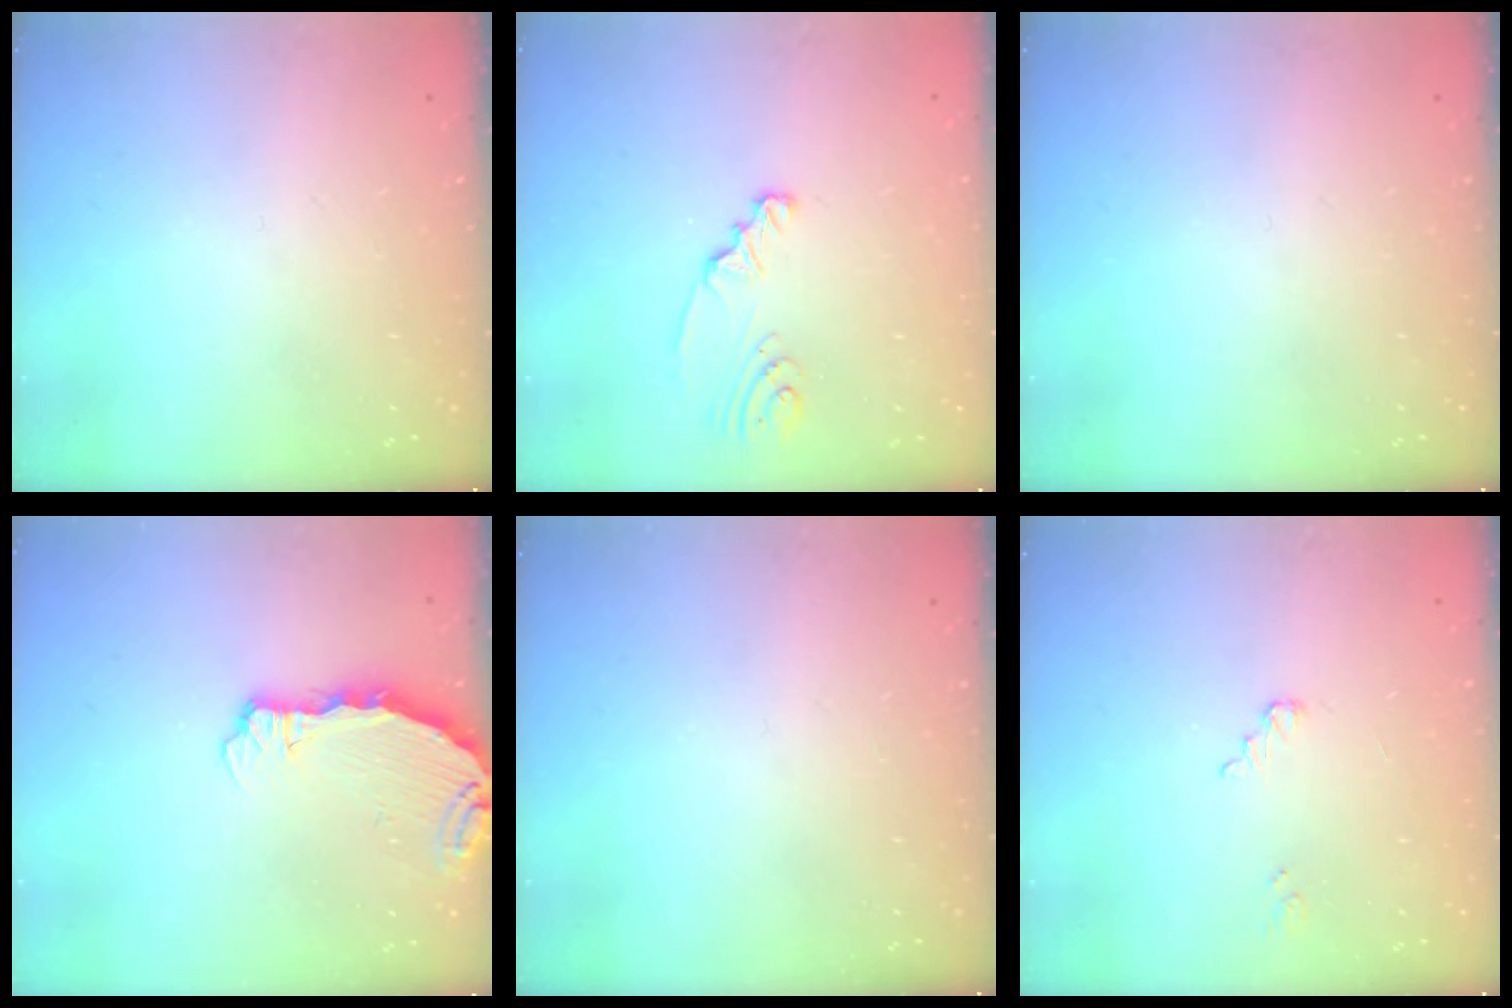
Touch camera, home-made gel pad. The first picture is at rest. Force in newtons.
{"total": 2.4, "press": 2.4, "slide": 0.3}
{"total": 0.0}
{"total": 4.9, "press": 4.3, "slide": 2.3}
{"total": 0.0}
{"total": 2.5, "press": 2.5, "slide": 0.1}